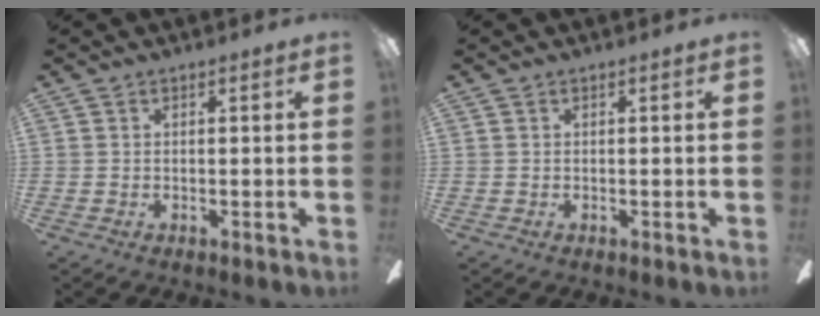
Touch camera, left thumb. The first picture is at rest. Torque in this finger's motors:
{"motor_torque": [0.01, -0.01, -0.03, -0.02, 0.00]}